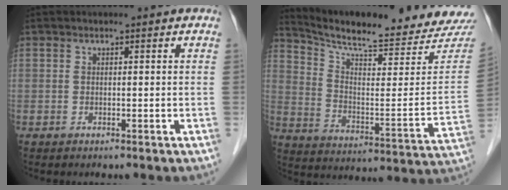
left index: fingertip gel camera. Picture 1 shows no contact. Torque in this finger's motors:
{"motor_torque": [-0.99, -1.15, 0.16, 0.05]}